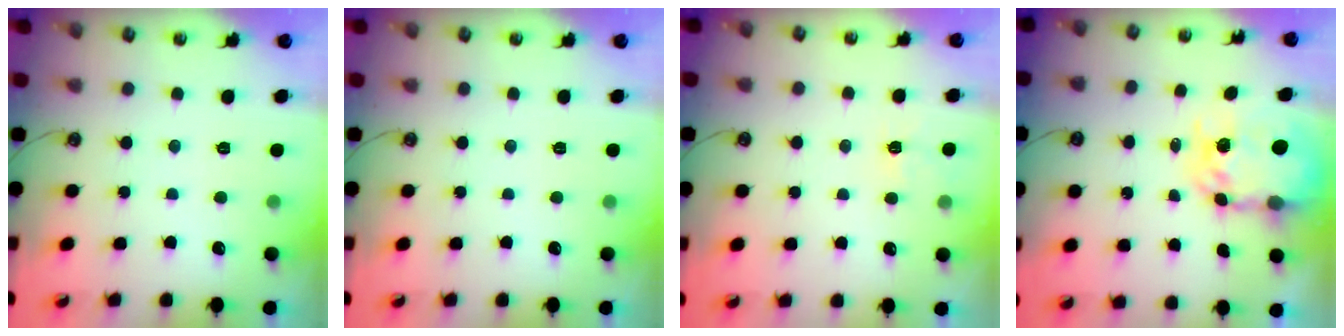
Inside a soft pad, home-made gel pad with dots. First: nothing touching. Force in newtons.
{"total": 0.0}
{"total": 3.7, "press": 3.7, "slide": 0.5}
{"total": 9.2, "press": 9.1, "slide": 0.8}